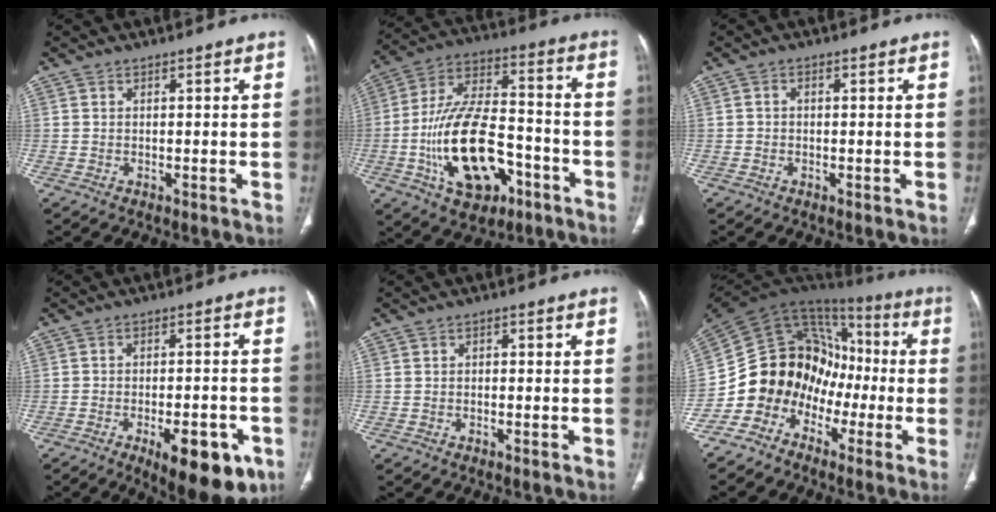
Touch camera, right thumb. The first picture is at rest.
{"total": 21.1, "force": [-7.3, 11.7, 16.0], "torque": [-0.273, 0.046, -0.113]}
{"total": 0.8, "force": [-0.1, 0.7, 0.4], "torque": [-0.003, 0.003, -0.004]}
{"total": 13.5, "force": [-6.5, 5.5, 10.5], "torque": [-0.121, 0.017, -0.081]}
{"total": 1.0, "force": [-0.1, 0.7, 0.6], "torque": [-0.004, 0.003, -0.006]}
{"total": 16.4, "force": [-6.7, 13.3, 6.9], "torque": [-0.086, 0.096, -0.126]}